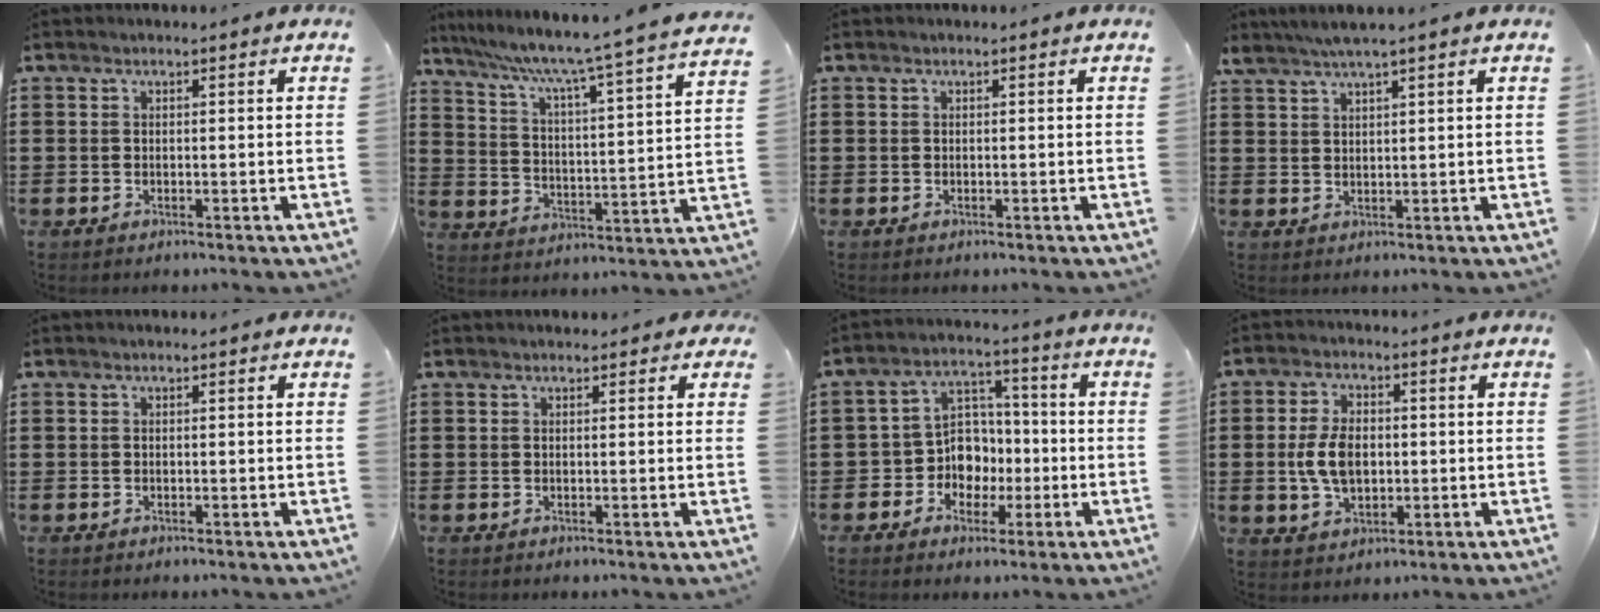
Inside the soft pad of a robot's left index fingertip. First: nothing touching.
{"total": 6.3, "force": [5.2, -0.9, 3.4], "torque": [-0.089, -0.049, 0.073]}
{"total": 0.0}
{"total": 3.1, "force": [2.5, -0.3, 1.7], "torque": [-0.038, 0.000, 0.047]}
{"total": 0.0}
{"total": 0.8, "force": [0.5, 0.5, 0.4], "torque": [-0.011, 0.007, 0.008]}
{"total": 7.3, "force": [-1.5, 6.8, 2.2], "torque": [-0.068, 0.008, -0.026]}
{"total": 6.8, "force": [-0.2, 4.2, 5.3], "torque": [-0.124, 0.006, -0.008]}